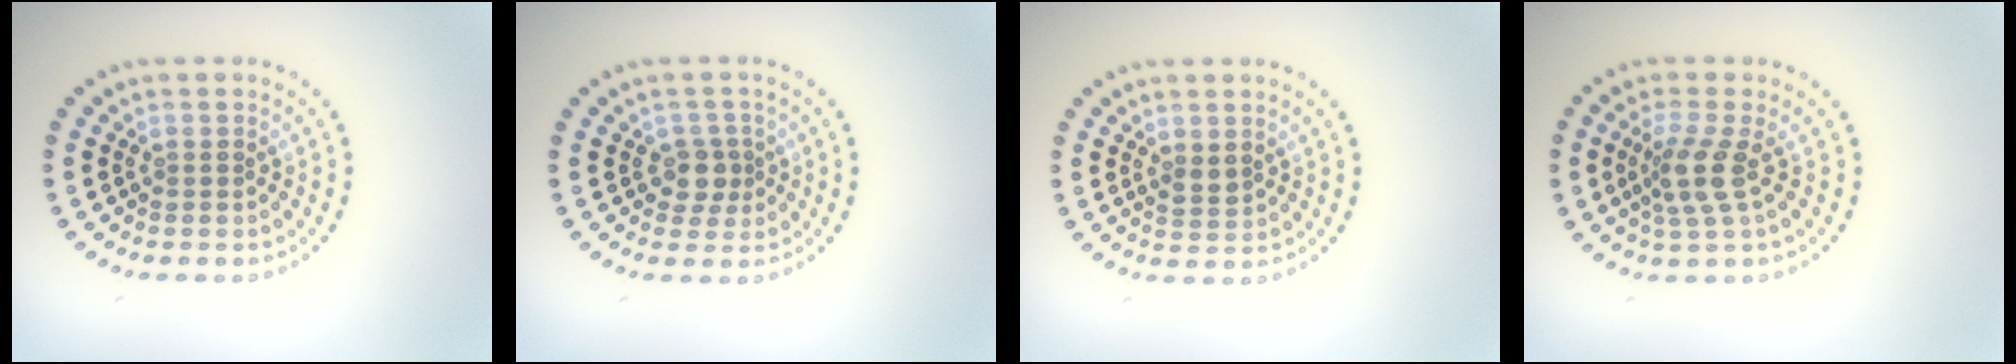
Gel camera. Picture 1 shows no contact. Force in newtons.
{"total": 2.0, "press": 1.7, "slide": 1.0}
{"total": 1.2, "press": 1.1, "slide": 0.3}
{"total": 2.7, "press": 2.1, "slide": 1.7}